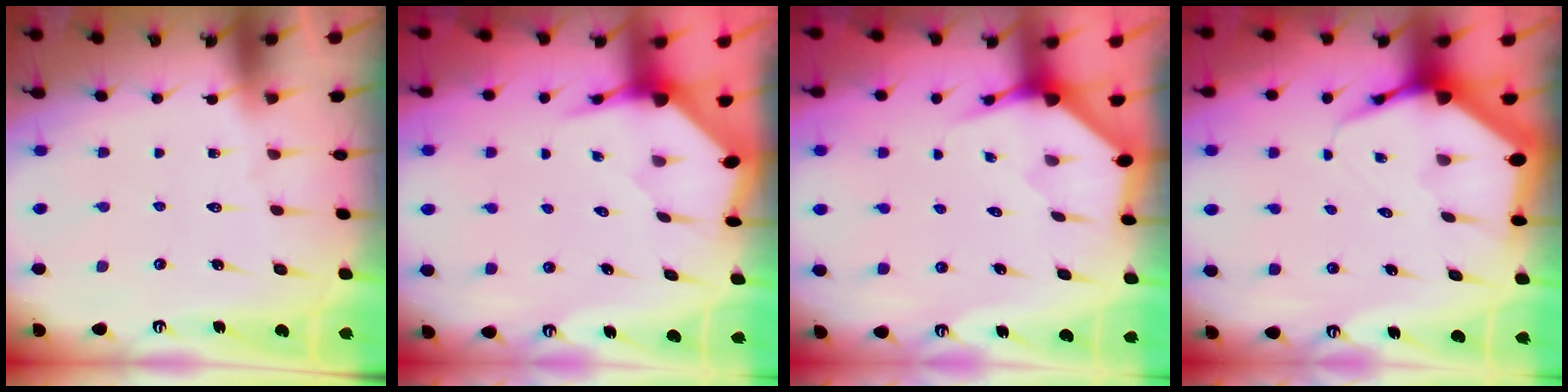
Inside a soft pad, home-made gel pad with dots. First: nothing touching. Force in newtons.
{"total": 3.5, "press": 3.4, "slide": 0.4}
{"total": 3.5, "press": 3.5, "slide": 0.3}
{"total": 7.0, "press": 7.0, "slide": 0.7}